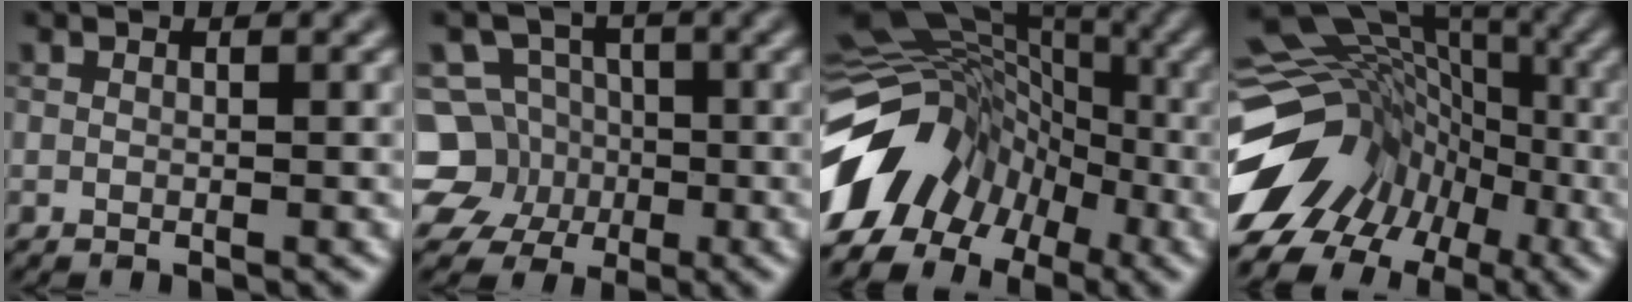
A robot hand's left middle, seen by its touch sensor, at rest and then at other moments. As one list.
[{"total": 8.4, "force": [-2.4, 7.8, 2.1], "torque": [-0.035, 0.012, -0.073]}, {"total": 11.3, "force": [-5.7, 8.2, 5.3], "torque": [-0.106, 0.007, -0.108]}, {"total": 17.7, "force": [-6.3, 14.2, 8.4], "torque": [-0.157, 0.001, -0.104]}]